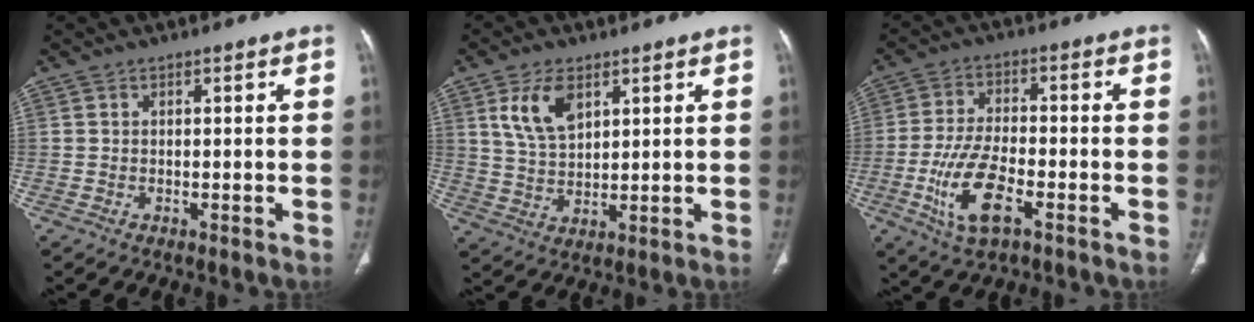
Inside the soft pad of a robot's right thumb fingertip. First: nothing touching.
{"total": 8.3, "force": [3.9, 4.5, 5.8], "torque": [-0.098, -0.015, 0.081]}
{"total": 11.2, "force": [-4.5, 4.4, 9.2], "torque": [-0.192, 0.009, -0.082]}